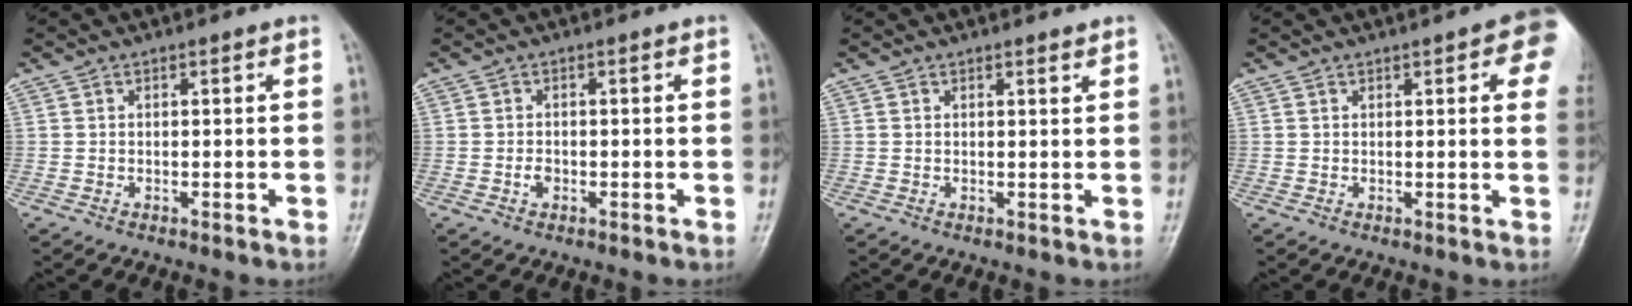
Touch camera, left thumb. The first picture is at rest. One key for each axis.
{"total": 1.3, "fx": -0.4, "fy": 0.9, "fz": 0.9, "tx": -0.006, "ty": 0.002, "tz": -0.001}
{"total": 0.8, "fx": 0.8, "fy": 0.0, "fz": 0.3, "tx": -0.001, "ty": -0.009, "tz": 0.015}
{"total": 9.0, "fx": 3.6, "fy": 2.4, "fz": 7.9, "tx": -0.071, "ty": -0.005, "tz": 0.035}